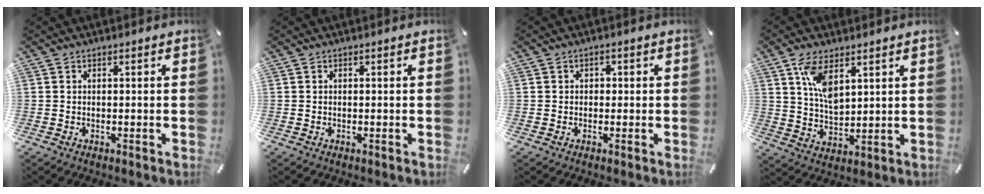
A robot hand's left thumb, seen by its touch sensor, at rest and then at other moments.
{"total": 0.0}
{"total": 1.4, "force": [-0.2, 1.2, 0.5], "torque": [-0.011, 0.007, -0.007]}
{"total": 9.0, "force": [4.7, 4.4, 6.3], "torque": [-0.139, -0.017, 0.082]}